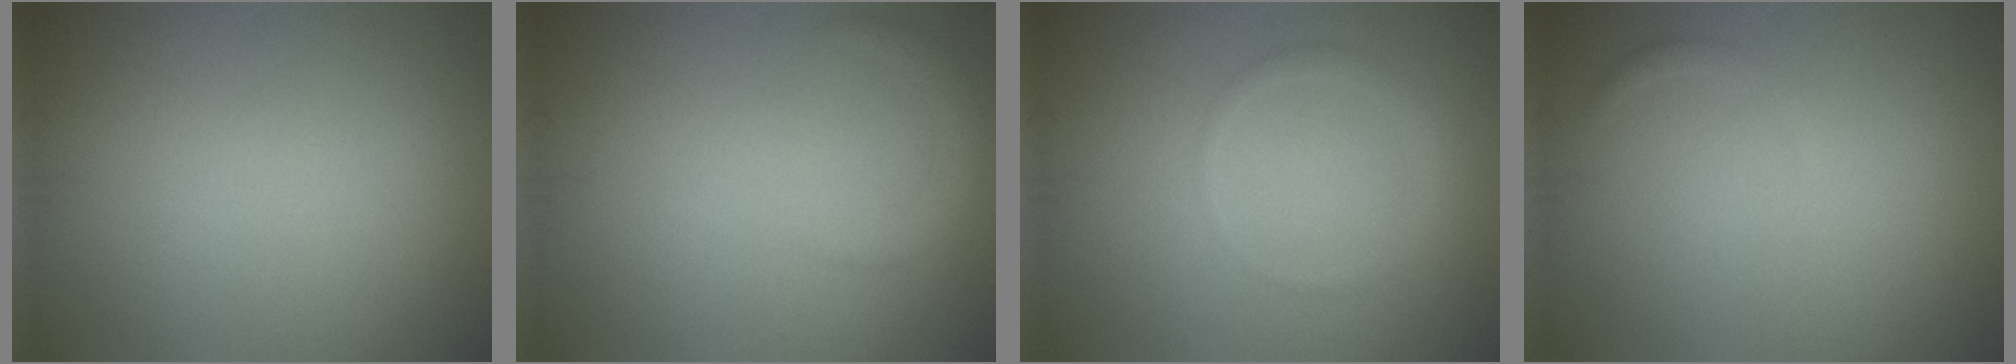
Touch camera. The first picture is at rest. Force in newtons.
{"total": 1.5, "press": 1.5, "slide": 0.1}
{"total": 1.4, "press": 1.4, "slide": 0.1}
{"total": 0.6, "press": 0.6, "slide": 0.0}